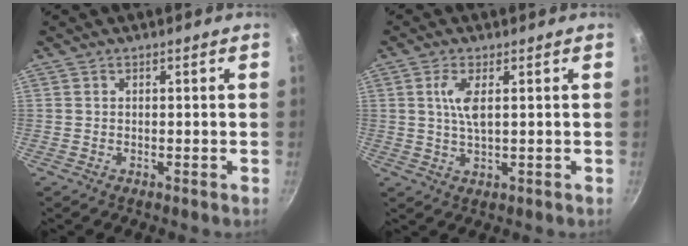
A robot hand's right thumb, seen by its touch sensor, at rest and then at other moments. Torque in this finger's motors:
{"motor_torque": [0.22, 0.03, 0.42, 0.28, 0.18]}